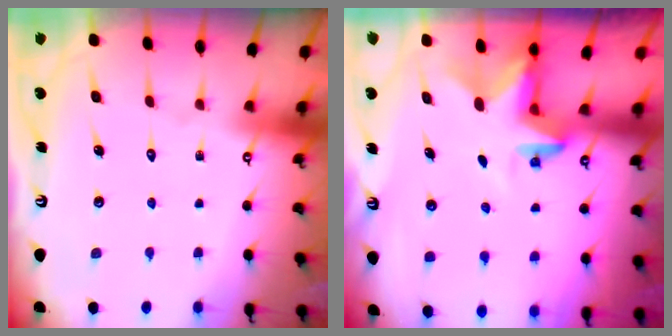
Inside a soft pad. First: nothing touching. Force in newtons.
{"total": 3.1, "press": 3.1, "slide": 0.1}